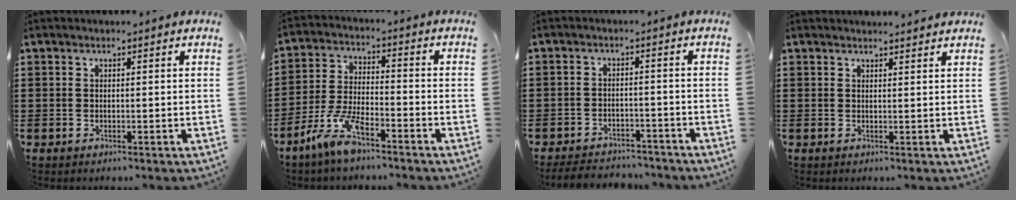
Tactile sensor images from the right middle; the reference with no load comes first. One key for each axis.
{"total": 7.6, "fx": -5.5, "fy": 1.7, "fz": 5.0, "tx": -0.123, "ty": -0.009, "tz": -0.107}
{"total": 3.9, "fx": -3.8, "fy": 0.7, "fz": 0.1, "tx": -0.014, "ty": 0.000, "tz": -0.082}
{"total": 1.4, "fx": 1.4, "fy": 0.0, "fz": 0.2, "tx": 0.002, "ty": -0.004, "tz": 0.025}